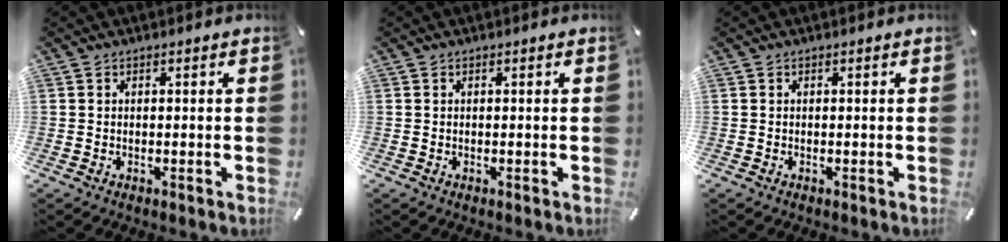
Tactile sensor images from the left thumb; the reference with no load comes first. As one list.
[{"total": 0.0}, {"total": 0.0}]